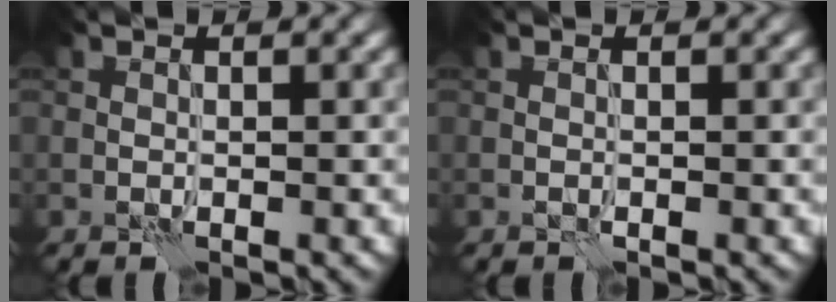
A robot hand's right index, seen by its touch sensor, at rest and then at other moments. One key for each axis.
{"total": 0.0}